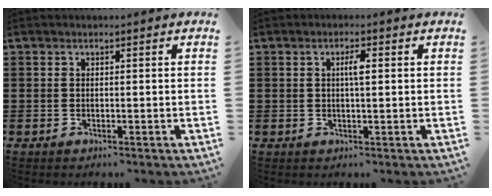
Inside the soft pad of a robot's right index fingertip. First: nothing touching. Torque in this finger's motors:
{"motor_torque": [0.39, -0.31, 0.04, 0.02]}